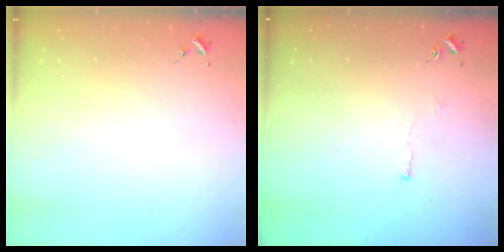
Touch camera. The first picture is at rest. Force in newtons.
{"total": 2.8, "press": 2.8, "slide": 0.6}